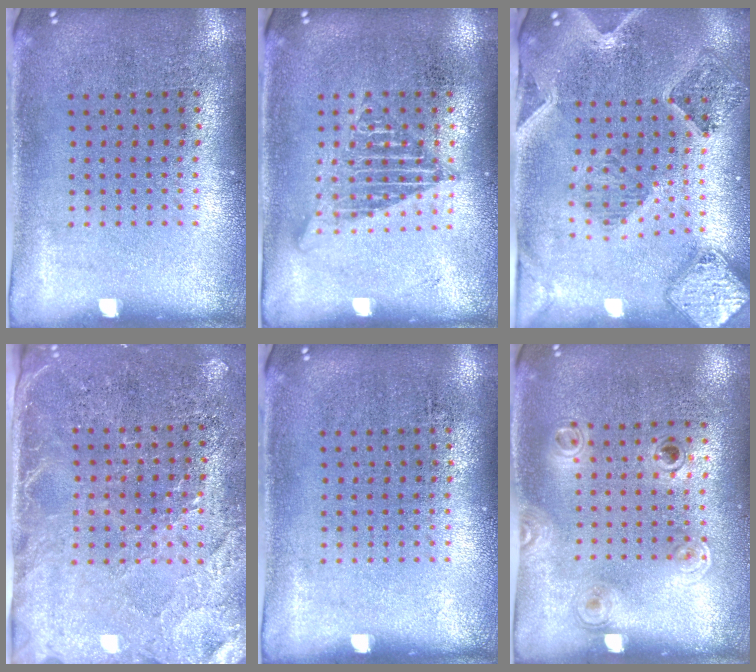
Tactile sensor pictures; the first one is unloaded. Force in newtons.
{"total": 1.2, "press": 1.2, "slide": 0.1}
{"total": 1.6, "press": 1.5, "slide": 0.3}
{"total": 3.1, "press": 2.8, "slide": 1.4}
{"total": 0.0}
{"total": 1.1, "press": 0.9, "slide": 0.7}